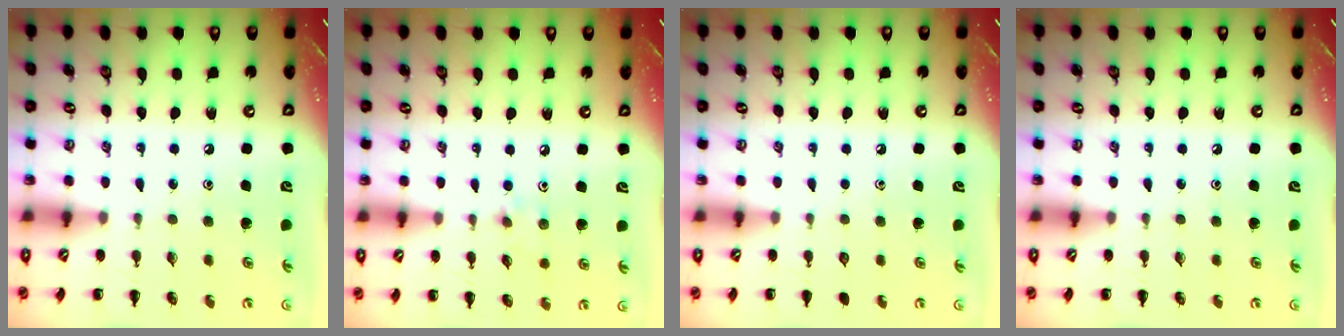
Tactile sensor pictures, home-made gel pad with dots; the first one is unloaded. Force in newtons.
{"total": 5.5, "press": 5.2, "slide": 1.5}
{"total": 0.0}
{"total": 0.0}